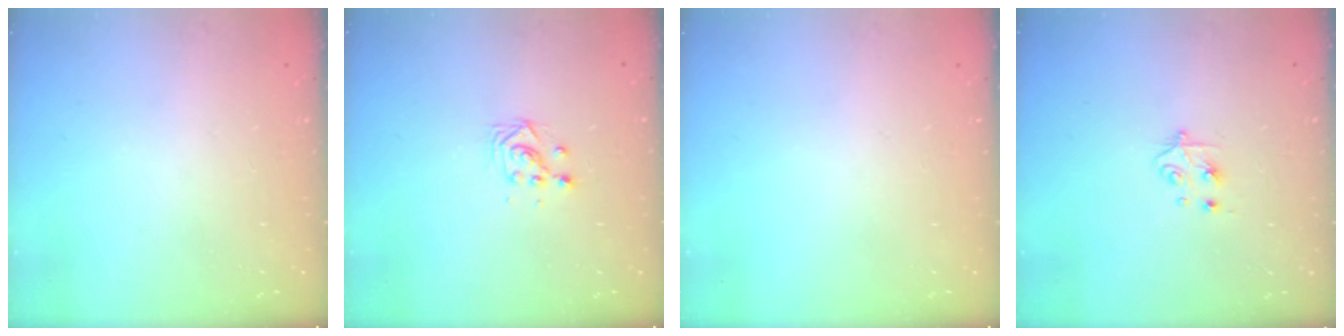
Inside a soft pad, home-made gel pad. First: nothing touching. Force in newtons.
{"total": 3.2, "press": 3.2, "slide": 0.2}
{"total": 0.0}
{"total": 4.8, "press": 4.8, "slide": 0.6}